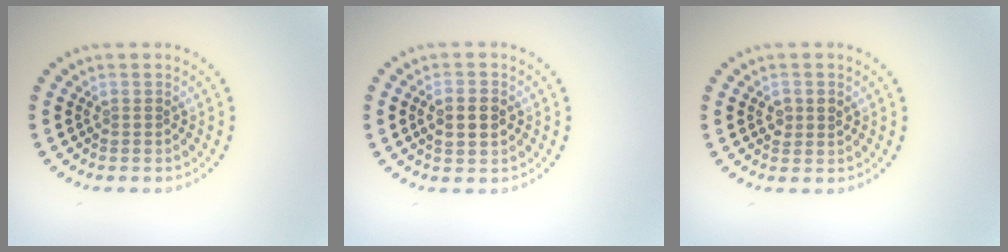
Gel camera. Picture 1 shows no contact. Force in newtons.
{"total": 2.7, "press": 2.6, "slide": 0.3}
{"total": 1.6, "press": 1.5, "slide": 0.1}